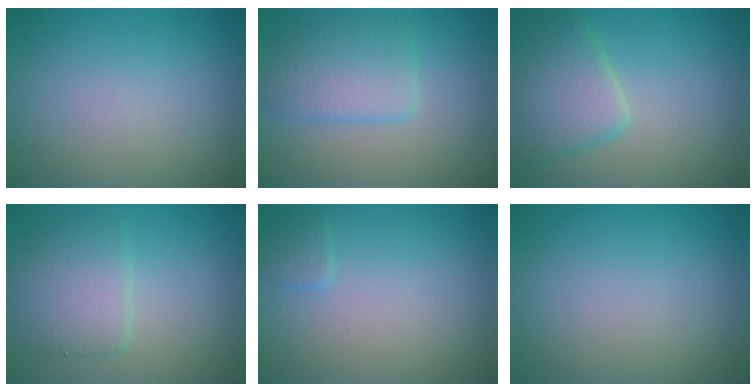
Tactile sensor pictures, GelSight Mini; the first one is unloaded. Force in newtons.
{"total": 3.7, "press": 3.7, "slide": 0.1}
{"total": 5.1, "press": 5.1, "slide": 0.3}
{"total": 4.0, "press": 4.0, "slide": 0.1}
{"total": 0.9, "press": 0.9, "slide": 0.1}
{"total": 0.0}